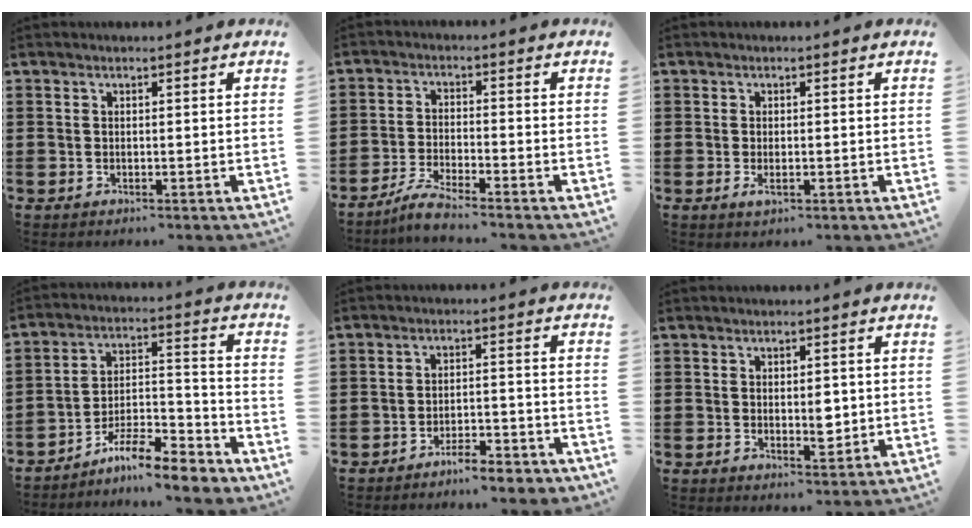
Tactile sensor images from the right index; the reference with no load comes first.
{"total": 4.0, "force": [-3.6, -0.3, 1.6], "torque": [-0.043, -0.007, -0.072]}
{"total": 1.3, "force": [-0.4, 0.4, 1.2], "torque": [-0.023, -0.004, -0.006]}
{"total": 8.8, "force": [-8.0, 1.1, 3.5], "torque": [-0.050, 0.023, -0.151]}
{"total": 4.2, "force": [-4.0, 0.2, 1.1], "torque": [-0.020, 0.003, -0.080]}
{"total": 3.3, "force": [0.2, 1.8, 2.7], "torque": [-0.029, -0.005, -0.001]}